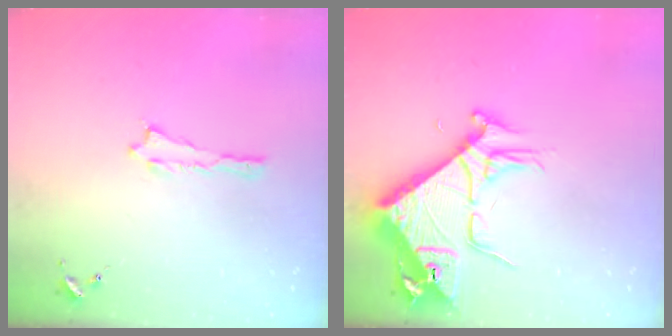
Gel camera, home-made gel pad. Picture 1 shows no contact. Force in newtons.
{"total": 7.9, "press": 7.8, "slide": 1.0}